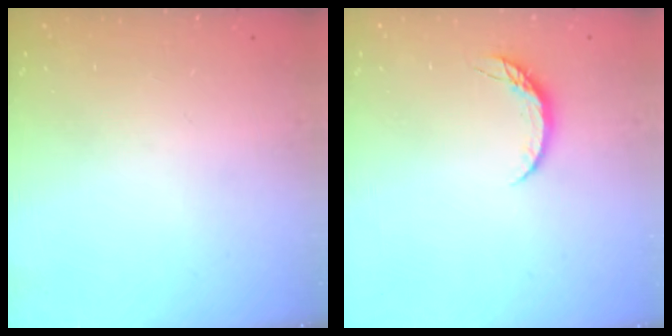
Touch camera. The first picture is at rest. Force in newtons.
{"total": 5.3, "press": 5.2, "slide": 0.6}